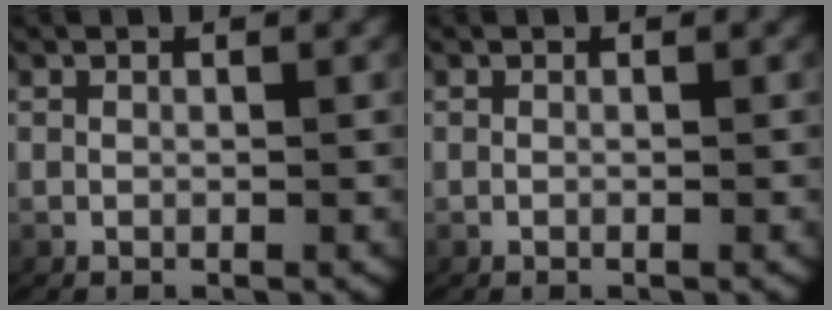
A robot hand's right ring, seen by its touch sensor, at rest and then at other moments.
{"total": 0.0}